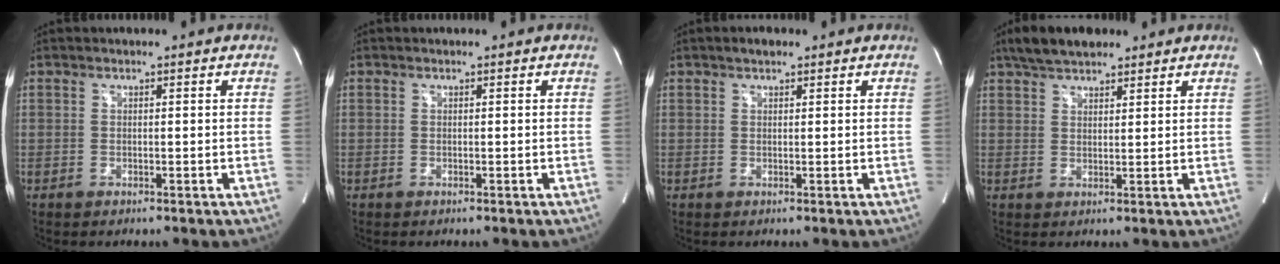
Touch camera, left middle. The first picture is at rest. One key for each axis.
{"total": 0.0}
{"total": 1.6, "fx": 1.2, "fy": 0.7, "fz": 0.9, "tx": -0.018, "ty": 0.010, "tz": 0.018}
{"total": 6.7, "fx": 5.2, "fy": 2.4, "fz": 3.4, "tx": -0.064, "ty": 0.024, "tz": 0.095}